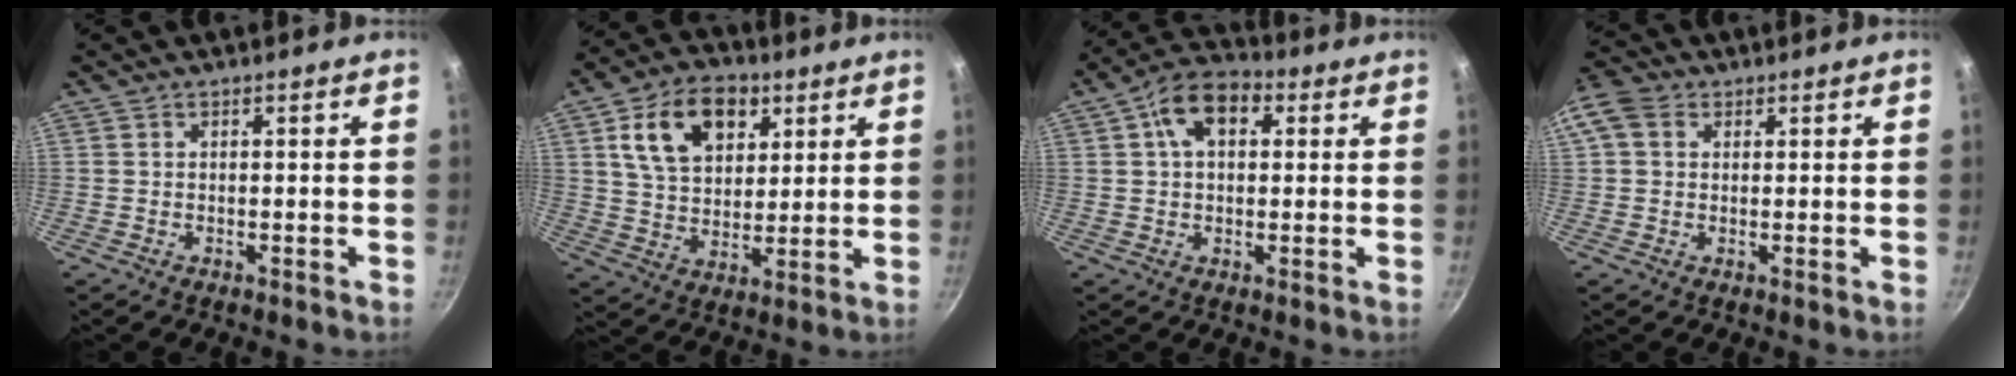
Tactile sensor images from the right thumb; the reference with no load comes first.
{"total": 14.9, "force": [5.9, 9.9, 9.4], "torque": [-0.130, -0.009, 0.096]}
{"total": 9.8, "force": [2.9, 6.4, 6.9], "torque": [-0.089, 0.017, 0.033]}
{"total": 8.6, "force": [2.5, 6.8, 4.7], "torque": [-0.097, 0.018, 0.034]}